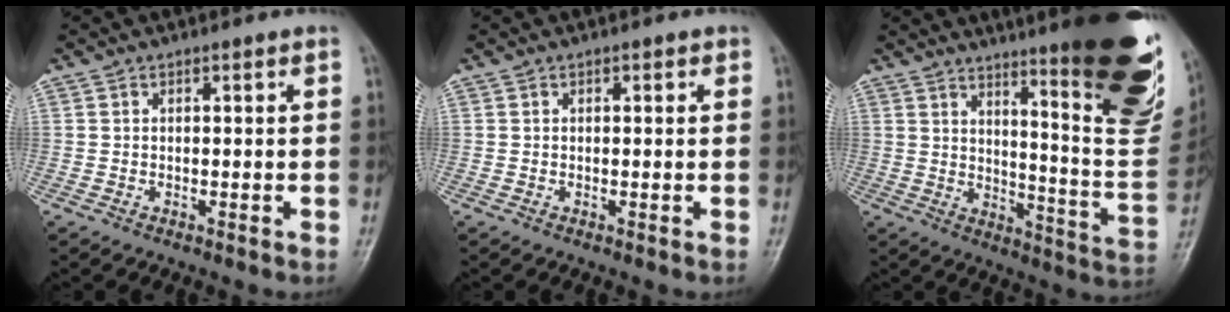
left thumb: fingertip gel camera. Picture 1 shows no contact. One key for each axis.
{"total": 1.0, "fx": 0.4, "fy": 0.6, "fz": 0.8, "tx": -0.006, "ty": 0.001, "tz": 0.002}
{"total": 25.5, "fx": 14.5, "fy": 4.7, "fz": 20.5, "tx": -0.234, "ty": -0.079, "tz": 0.200}